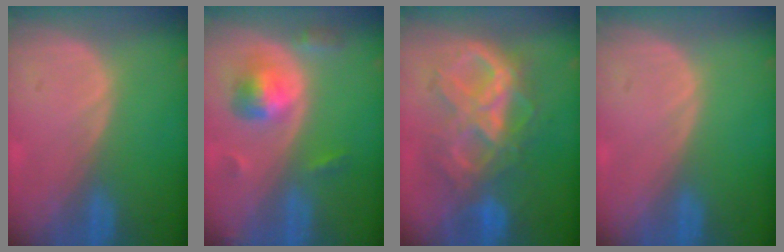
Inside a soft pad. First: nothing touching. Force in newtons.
{"total": 5.7, "press": 5.4, "slide": 1.8}
{"total": 10.3, "press": 10.2, "slide": 1.3}
{"total": 0.0}